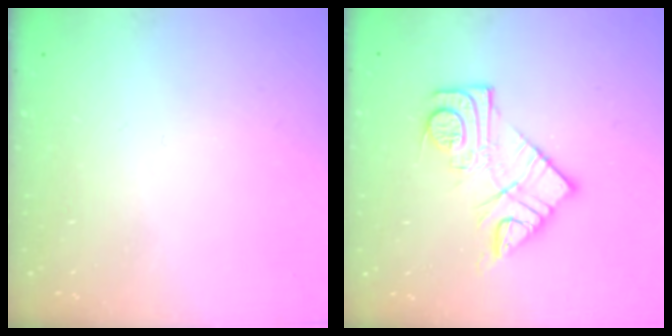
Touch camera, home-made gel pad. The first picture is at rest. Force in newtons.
{"total": 12.9, "press": 12.8, "slide": 0.9}